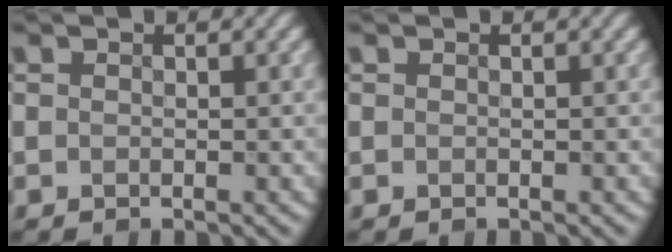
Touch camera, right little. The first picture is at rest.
{"total": 0.0}